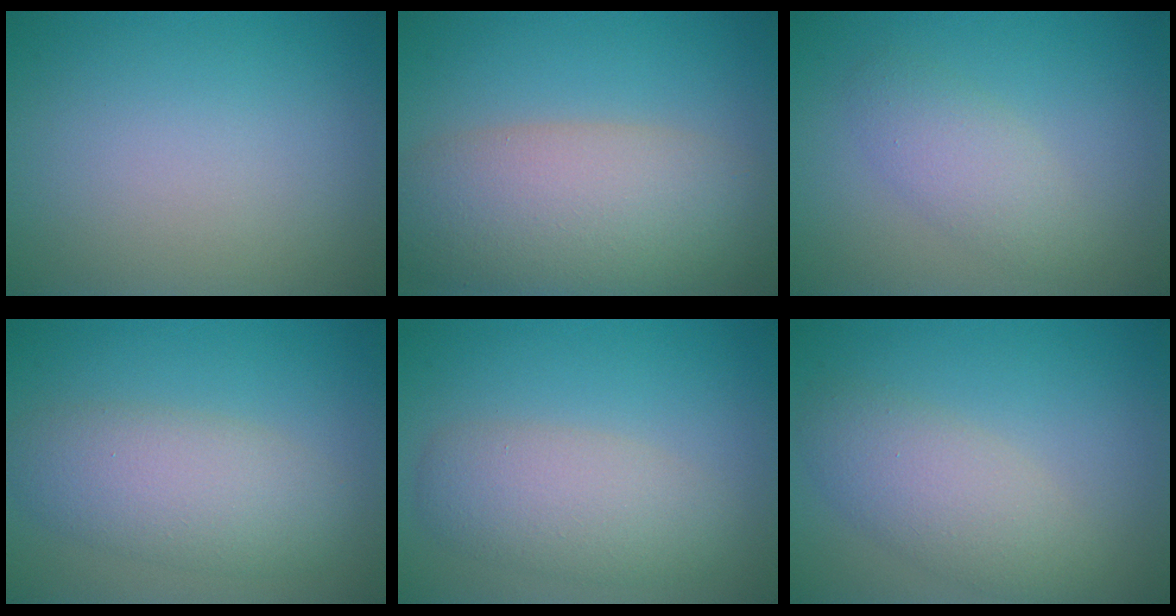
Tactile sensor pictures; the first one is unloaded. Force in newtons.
{"total": 8.7, "press": 8.7, "slide": 0.5}
{"total": 2.7, "press": 2.7, "slide": 0.2}
{"total": 5.2, "press": 5.2, "slide": 0.1}
{"total": 4.4, "press": 4.4, "slide": 0.2}
{"total": 4.2, "press": 4.2, "slide": 0.1}